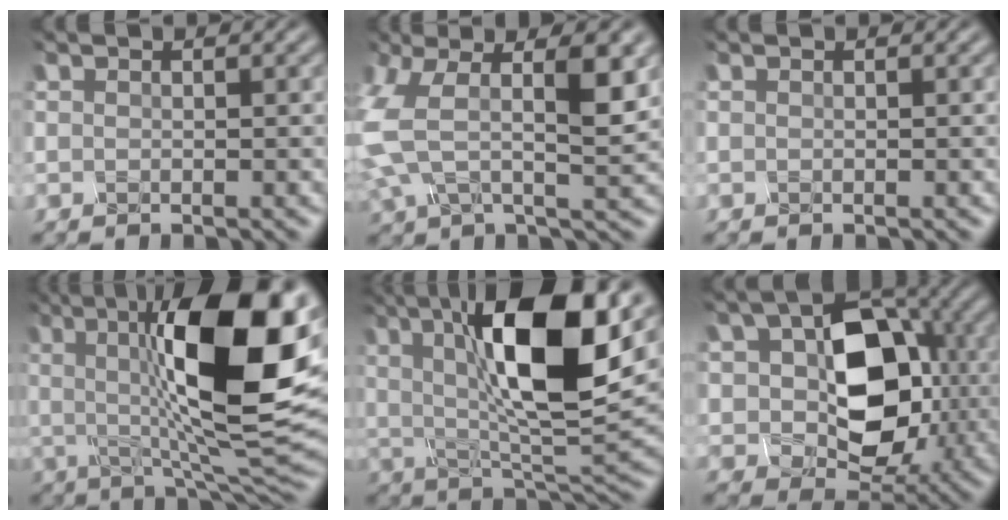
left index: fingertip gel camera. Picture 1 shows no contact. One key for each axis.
{"total": 9.6, "fx": 0.7, "fy": 4.6, "fz": 8.4, "tx": -0.186, "ty": 0.000, "tz": 0.004}
{"total": 0.0}
{"total": 16.2, "fx": 2.4, "fy": 5.4, "fz": 15.1, "tx": -0.225, "ty": 0.001, "tz": 0.019}
{"total": 14.0, "fx": 3.9, "fy": 4.8, "fz": 12.6, "tx": -0.205, "ty": 0.003, "tz": 0.056}
{"total": 10.9, "fx": -0.2, "fy": 7.5, "fz": 7.8, "tx": -0.113, "ty": -0.003, "tz": -0.005}